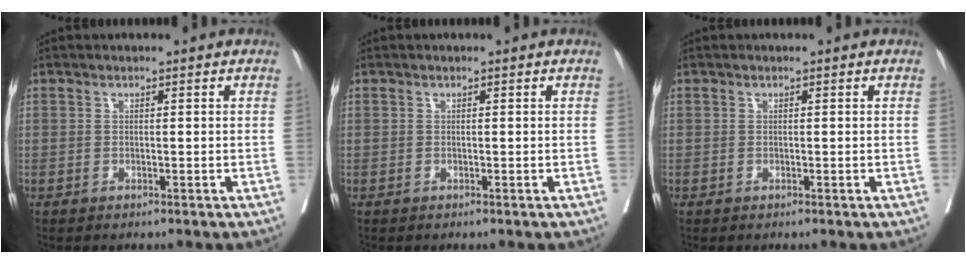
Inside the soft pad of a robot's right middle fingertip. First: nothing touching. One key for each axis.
{"total": 0.0}
{"total": 0.0}